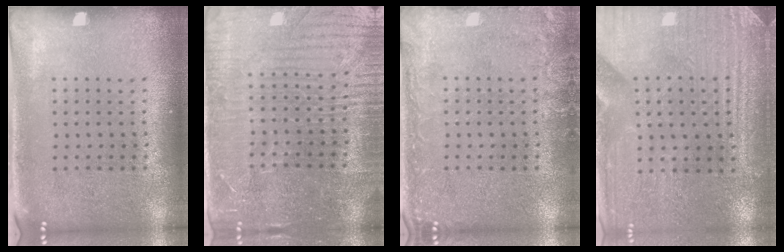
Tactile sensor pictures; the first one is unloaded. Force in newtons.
{"total": 4.3, "press": 4.1, "slide": 1.5}
{"total": 2.6, "press": 2.6, "slide": 0.3}
{"total": 3.2, "press": 3.1, "slide": 0.5}